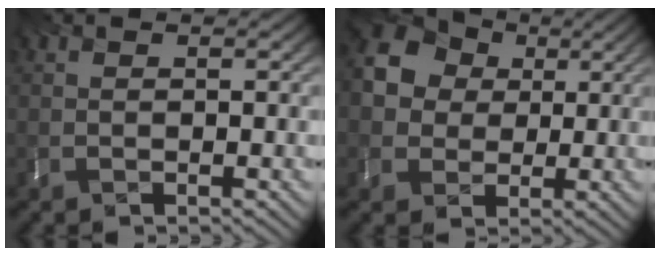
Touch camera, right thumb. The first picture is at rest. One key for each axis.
{"total": 10.8, "fx": 2.1, "fy": 9.5, "fz": 4.7, "tx": -0.153, "ty": 0.025, "tz": 0.028}